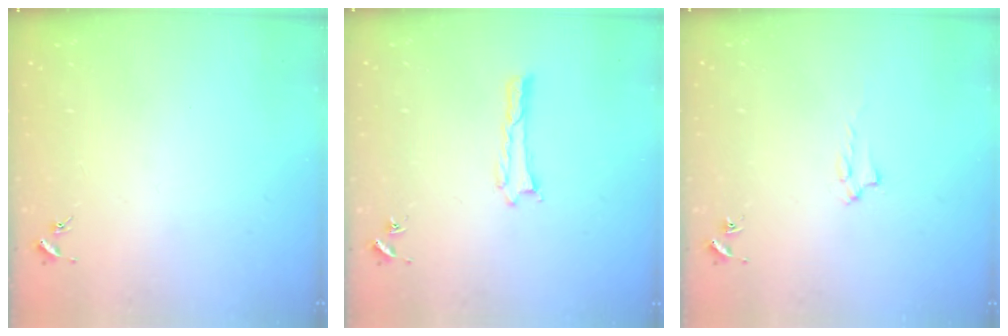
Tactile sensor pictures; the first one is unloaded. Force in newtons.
{"total": 0.0}
{"total": 1.4, "press": 1.4, "slide": 0.2}